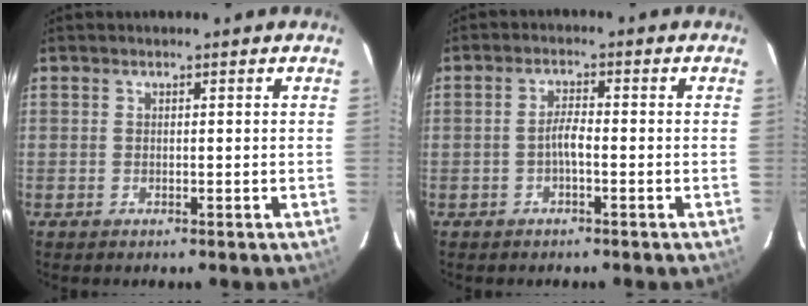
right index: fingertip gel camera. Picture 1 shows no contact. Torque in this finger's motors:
{"motor_torque": [0.34, -0.26, 0.31, 0.08]}